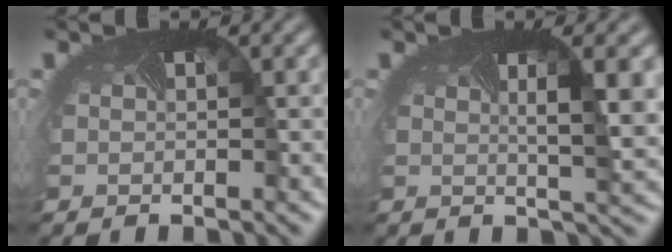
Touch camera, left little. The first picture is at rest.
{"total": 4.4, "force": [0.5, 0.7, 4.3], "torque": [-0.058, -0.003, 0.006]}